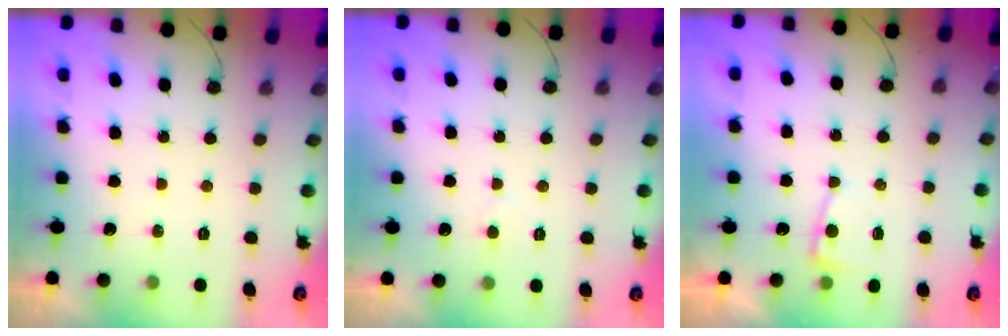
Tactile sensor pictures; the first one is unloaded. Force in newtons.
{"total": 2.7, "press": 2.7, "slide": 0.2}
{"total": 4.4, "press": 4.4, "slide": 0.5}